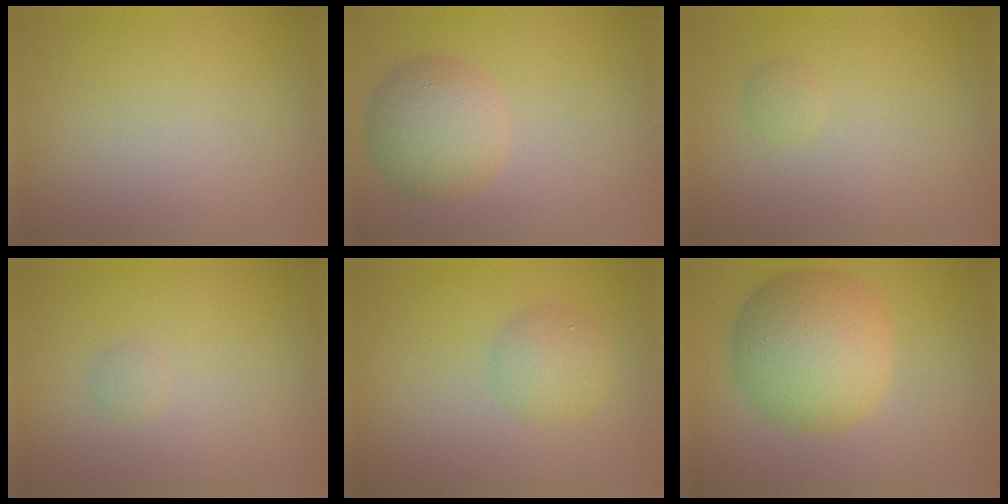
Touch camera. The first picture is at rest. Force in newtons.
{"total": 5.2, "press": 5.2, "slide": 0.4}
{"total": 0.8, "press": 0.8, "slide": 0.0}
{"total": 0.6, "press": 0.6, "slide": 0.0}
{"total": 2.5, "press": 2.5, "slide": 0.1}
{"total": 8.7, "press": 8.7, "slide": 0.2}